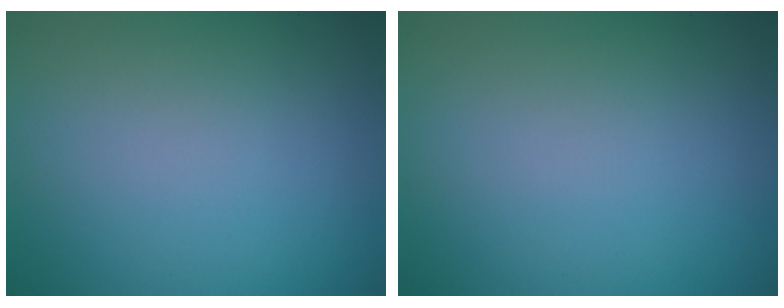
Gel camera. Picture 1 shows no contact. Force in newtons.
{"total": 0.0}